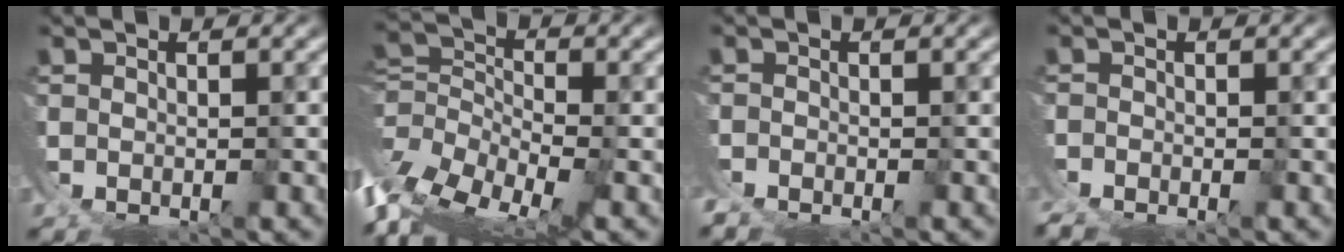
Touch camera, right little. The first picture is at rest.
{"total": 10.0, "force": [-3.6, 6.7, 6.5], "torque": [-0.151, -0.060, -0.049]}
{"total": 1.7, "force": [-1.6, 0.6, 0.0], "torque": [-0.010, -0.012, -0.030]}
{"total": 1.8, "force": [-1.8, 0.4, 0.0], "torque": [-0.004, -0.012, -0.033]}